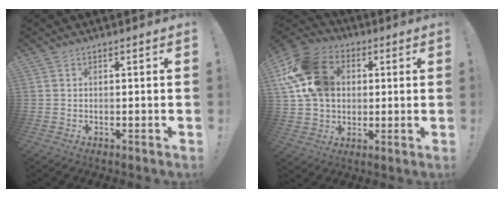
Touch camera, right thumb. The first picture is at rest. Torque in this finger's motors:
{"motor_torque": [1.35, 1.84, 1.51, 0.32, 0.19]}